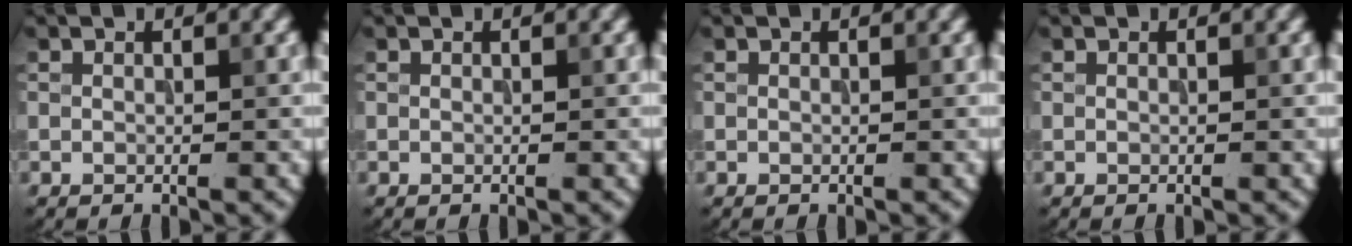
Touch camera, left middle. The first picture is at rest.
{"total": 0.0}
{"total": 0.0}
{"total": 0.0}